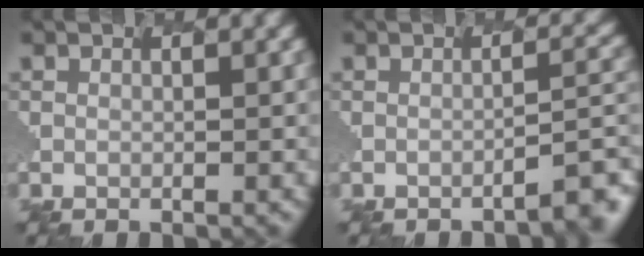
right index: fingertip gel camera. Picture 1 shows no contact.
{"total": 3.0, "force": [-2.0, 0.5, 2.2], "torque": [-0.026, 0.011, -0.034]}